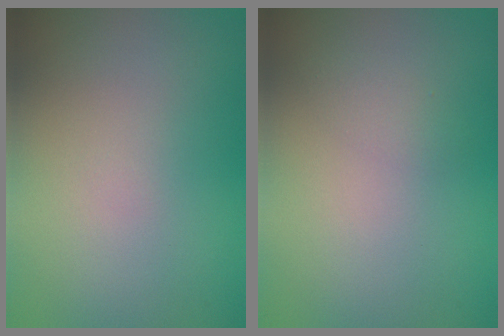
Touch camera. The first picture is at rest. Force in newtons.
{"total": 1.0, "press": 1.0, "slide": 0.1}